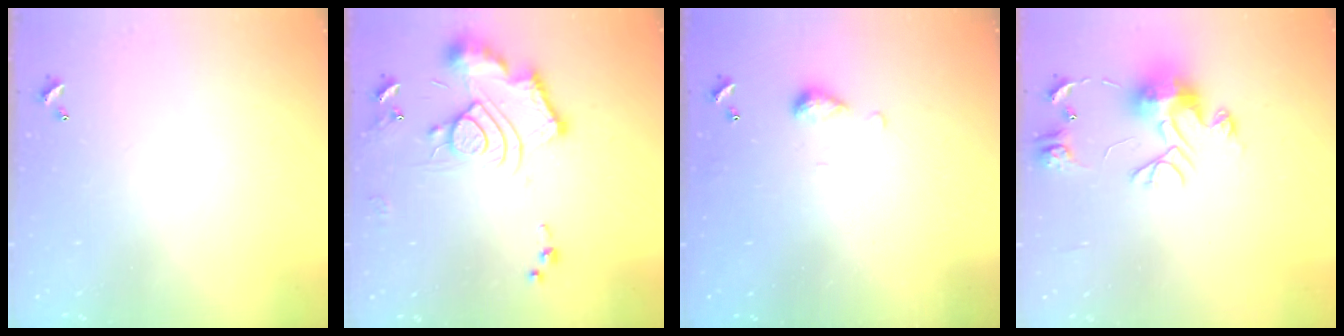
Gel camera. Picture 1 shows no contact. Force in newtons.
{"total": 14.1, "press": 14.1, "slide": 1.3}
{"total": 5.6, "press": 5.5, "slide": 0.7}
{"total": 10.5, "press": 10.5, "slide": 1.0}